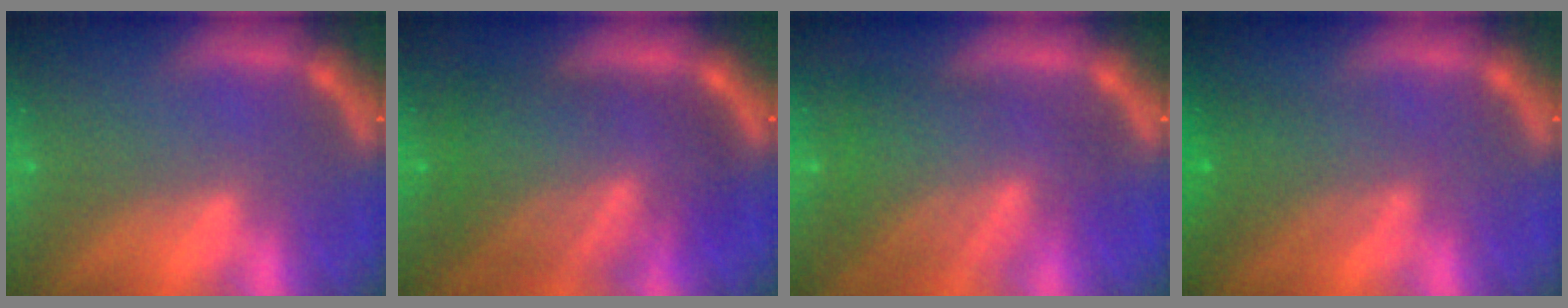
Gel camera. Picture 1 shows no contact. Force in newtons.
{"total": 10.0}
{"total": 8.1}
{"total": 4.0}